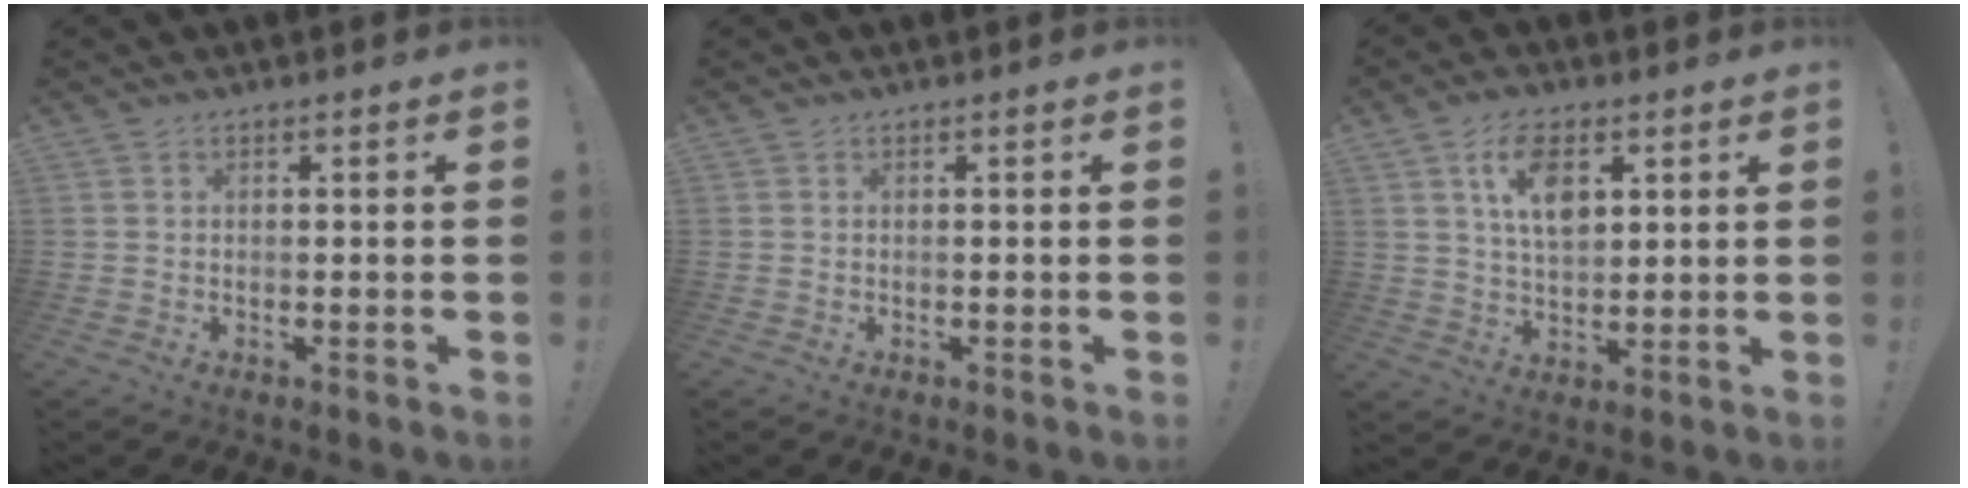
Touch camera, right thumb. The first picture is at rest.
{"total": 0.0}
{"total": 11.2, "force": [4.6, 6.4, 7.9], "torque": [-0.132, 0.002, 0.085]}